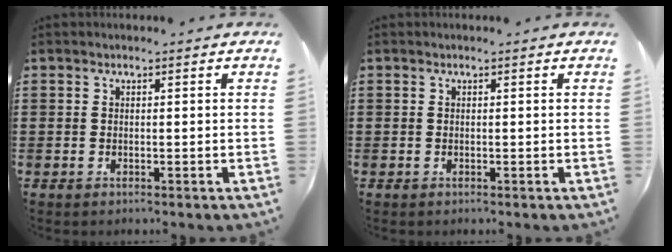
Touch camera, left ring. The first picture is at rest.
{"total": 0.0}